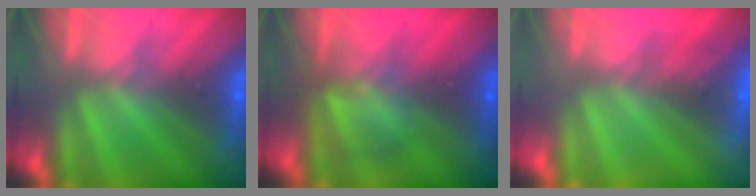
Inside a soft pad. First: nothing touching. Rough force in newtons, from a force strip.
{"total": 2.9}
{"total": 2.5}